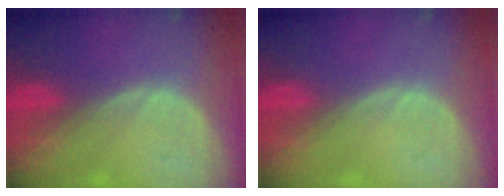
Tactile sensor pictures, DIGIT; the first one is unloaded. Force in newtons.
{"total": 0.0}